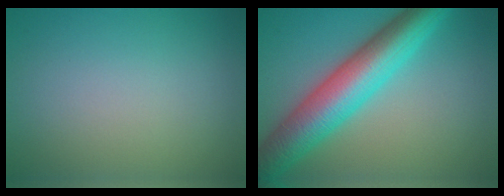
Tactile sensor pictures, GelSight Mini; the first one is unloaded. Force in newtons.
{"total": 9.0, "press": 9.0, "slide": 0.0}